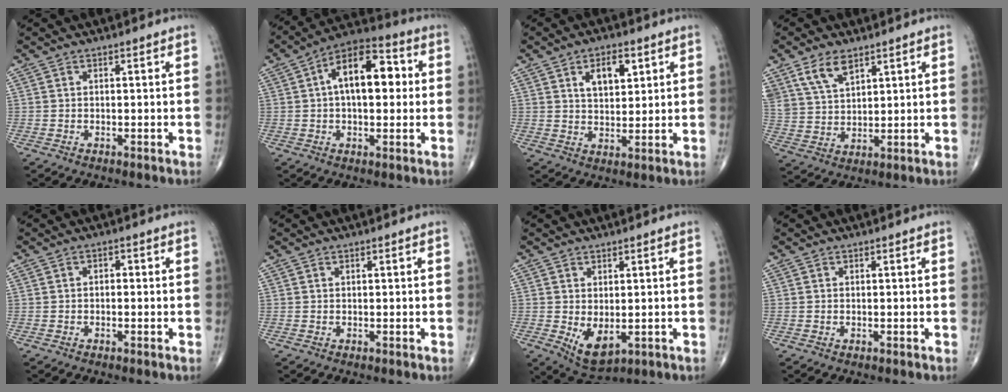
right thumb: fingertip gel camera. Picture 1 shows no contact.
{"total": 14.3, "force": [2.2, 7.5, 11.9], "torque": [-0.170, 0.029, 0.025]}
{"total": 7.2, "force": [3.1, 3.9, 5.1], "torque": [-0.064, -0.017, 0.053]}
{"total": 7.4, "force": [4.8, 3.8, 4.2], "torque": [-0.072, -0.019, 0.101]}
{"total": 1.1, "force": [-0.1, 0.8, 0.8], "torque": [-0.003, 0.004, -0.005]}
{"total": 0.0}
{"total": 5.9, "force": [-0.6, 3.3, 4.9], "torque": [-0.073, -0.011, 0.009]}
{"total": 0.0}